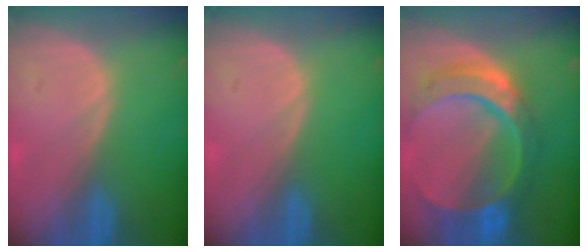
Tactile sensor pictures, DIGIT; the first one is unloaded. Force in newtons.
{"total": 0.0}
{"total": 11.1, "press": 9.4, "slide": 6.0}